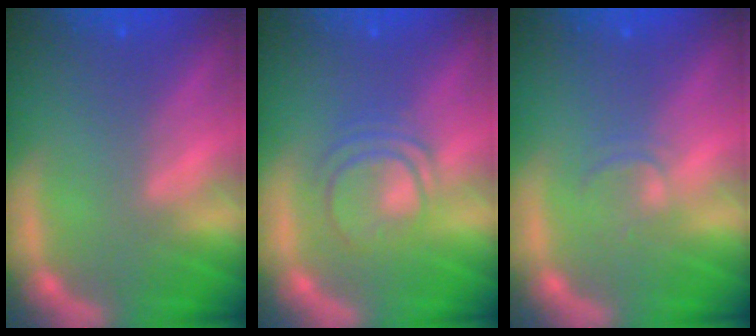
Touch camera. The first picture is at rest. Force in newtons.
{"total": 4.5}
{"total": 1.4}